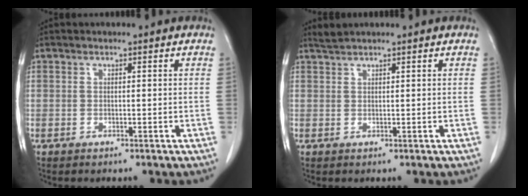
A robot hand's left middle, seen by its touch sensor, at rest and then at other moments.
{"total": 1.3, "force": [1.3, -0.4, 0.1], "torque": [-0.008, 0.004, 0.031]}